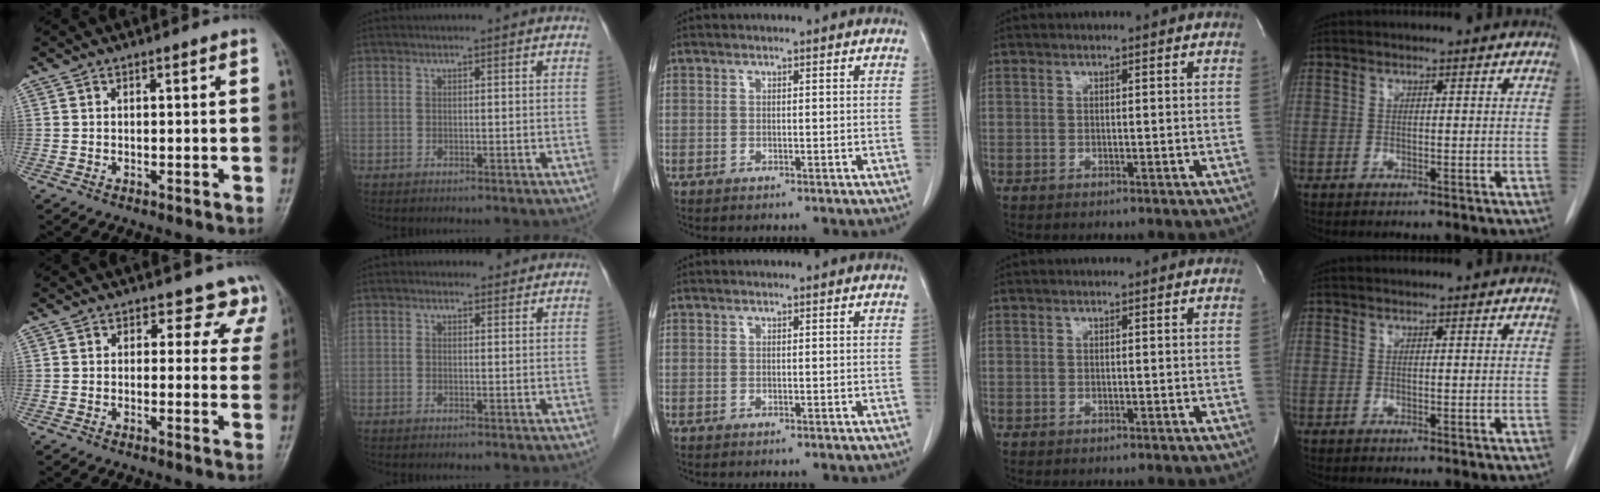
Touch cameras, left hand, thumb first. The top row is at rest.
{"thumb": {"total": 6.4, "force": [4.7, 4.3, 0.9], "torque": [0.040, -0.017, 0.029]}, "index": {"total": 1.5, "force": [1.2, 0.9, -0.1], "torque": [0.001, 0.005, 0.013]}}